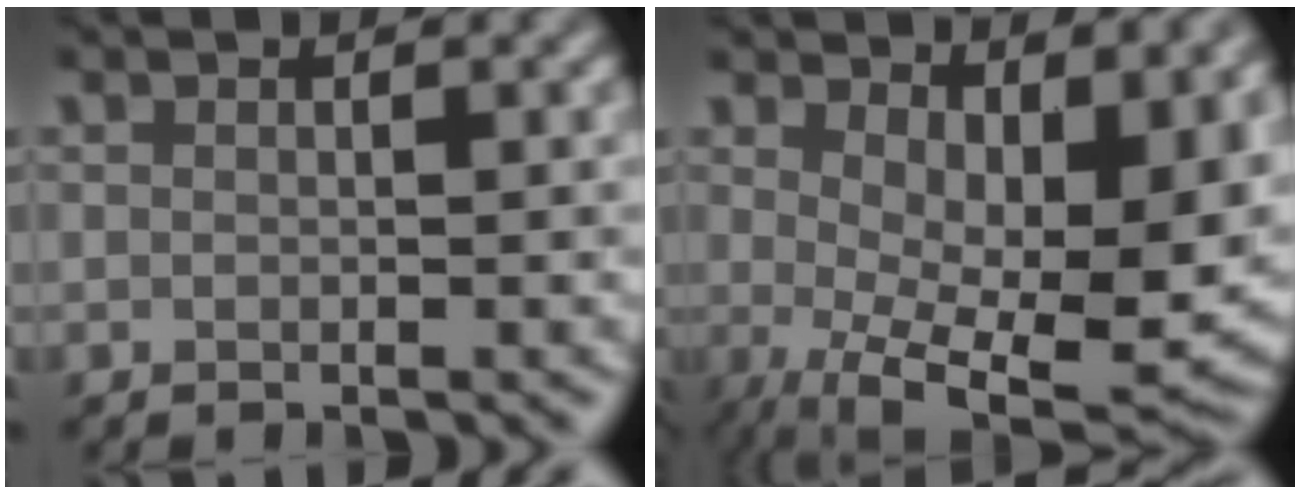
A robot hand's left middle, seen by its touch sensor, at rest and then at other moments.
{"total": 14.1, "force": [1.4, 6.6, 12.4], "torque": [-0.163, -0.024, 0.061]}